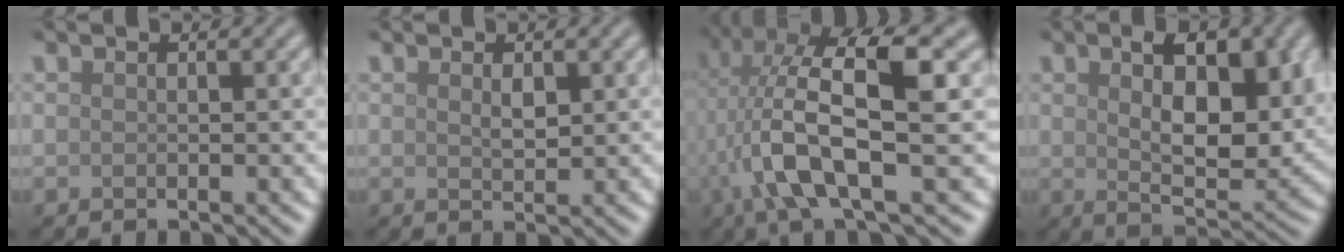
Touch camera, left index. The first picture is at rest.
{"total": 1.2, "force": [0.5, 0.6, 0.9], "torque": [-0.020, -0.001, 0.012]}
{"total": 10.1, "force": [-0.2, 2.9, 9.7], "torque": [-0.189, 0.018, -0.010]}
{"total": 8.0, "force": [2.0, 3.8, 6.8], "torque": [-0.096, -0.005, 0.034]}